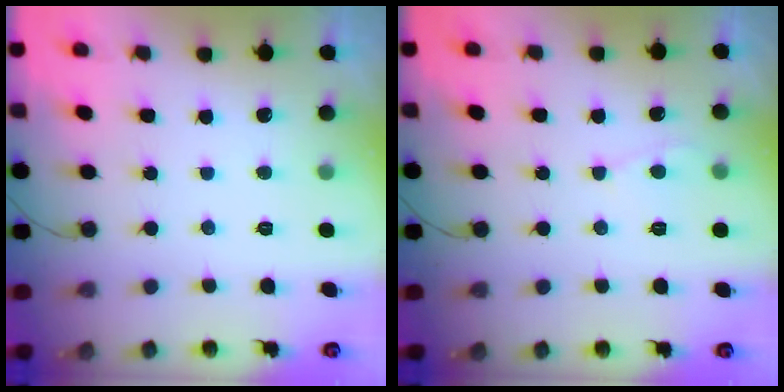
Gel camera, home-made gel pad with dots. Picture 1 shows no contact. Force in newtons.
{"total": 2.9, "press": 2.9, "slide": 0.3}